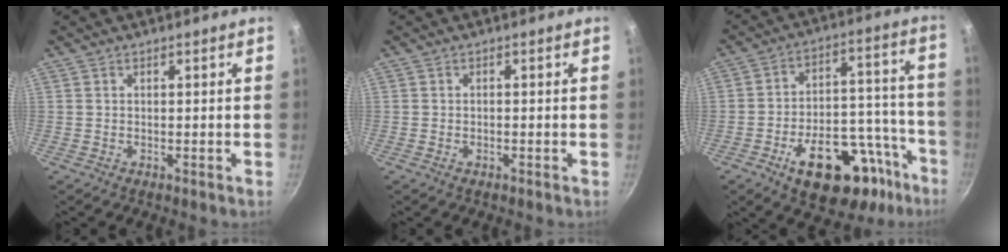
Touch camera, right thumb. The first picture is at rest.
{"total": 0.8, "force": [-0.5, 0.5, 0.4], "torque": [-0.010, 0.003, -0.011]}
{"total": 23.7, "force": [-12.7, 12.7, 15.5], "torque": [-0.163, 0.082, -0.172]}